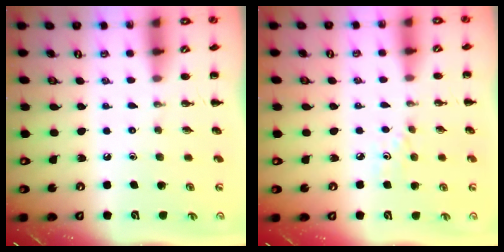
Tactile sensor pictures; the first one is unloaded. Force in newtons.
{"total": 3.6, "press": 3.3, "slide": 1.4}